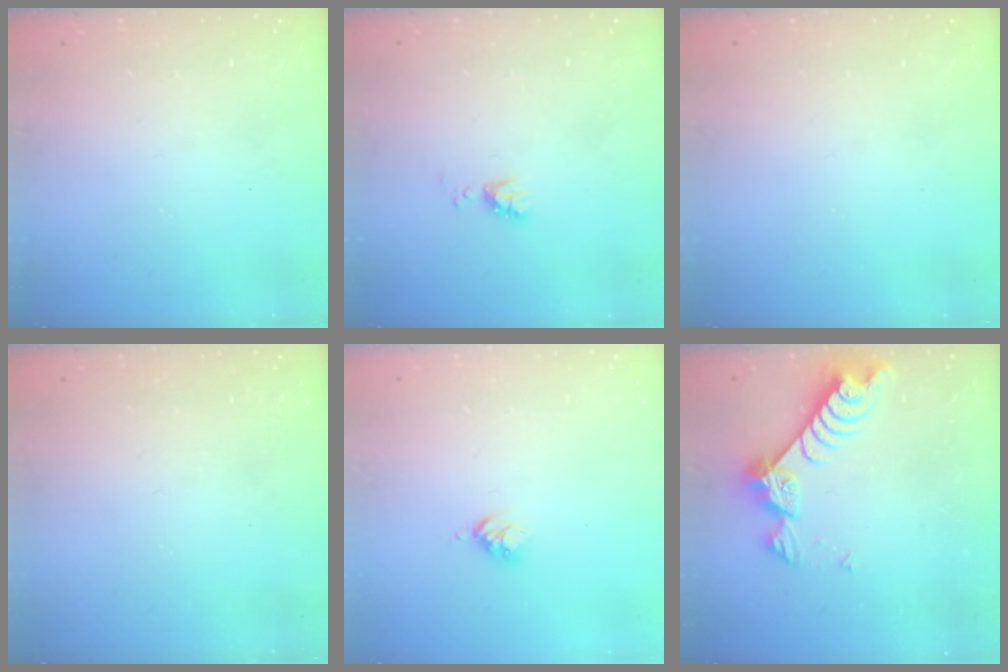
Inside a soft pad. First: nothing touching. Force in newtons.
{"total": 4.3, "press": 4.2, "slide": 0.7}
{"total": 0.0}
{"total": 0.0}
{"total": 3.0, "press": 2.9, "slide": 0.4}
{"total": 7.4, "press": 7.3, "slide": 0.9}